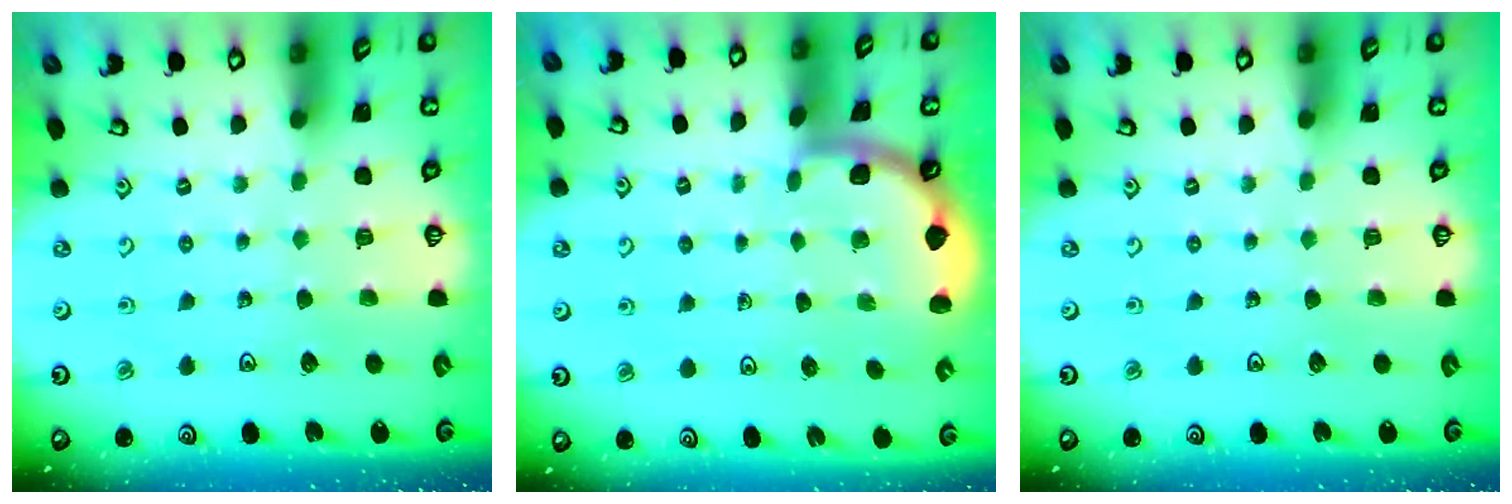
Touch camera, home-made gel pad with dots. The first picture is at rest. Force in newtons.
{"total": 1.8, "press": 1.7, "slide": 0.0}
{"total": 0.0}